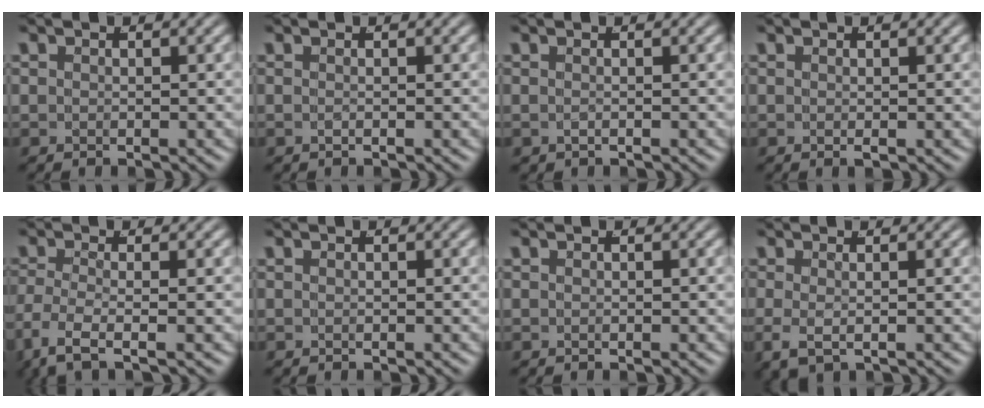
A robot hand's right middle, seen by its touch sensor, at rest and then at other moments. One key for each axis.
{"total": 0.8, "fx": -0.3, "fy": -0.7, "fz": 0.0, "tx": -0.007, "ty": 0.004, "tz": -0.005}
{"total": 0.6, "fx": -0.4, "fy": -0.4, "fz": 0.1, "tx": -0.013, "ty": 0.000, "tz": -0.005}
{"total": 0.7, "fx": 0.0, "fy": -0.6, "fz": 0.3, "tx": -0.011, "ty": 0.001, "tz": 0.000}
{"total": 3.4, "fx": -1.8, "fy": 0.7, "fz": 2.9, "tx": -0.089, "ty": -0.023, "tz": -0.019}
{"total": 0.6, "fx": -0.1, "fy": -0.6, "fz": 0.0, "tx": 0.002, "ty": 0.002, "tz": -0.001}
{"total": 0.0}
{"total": 1.6, "fx": -0.7, "fy": 0.0, "fz": 1.5, "tx": -0.050, "ty": -0.011, "tz": -0.002}